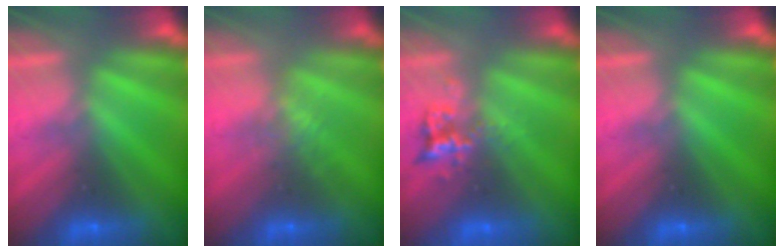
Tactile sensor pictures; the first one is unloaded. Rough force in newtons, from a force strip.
{"total": 2.0}
{"total": 2.4}
{"total": 0.0}